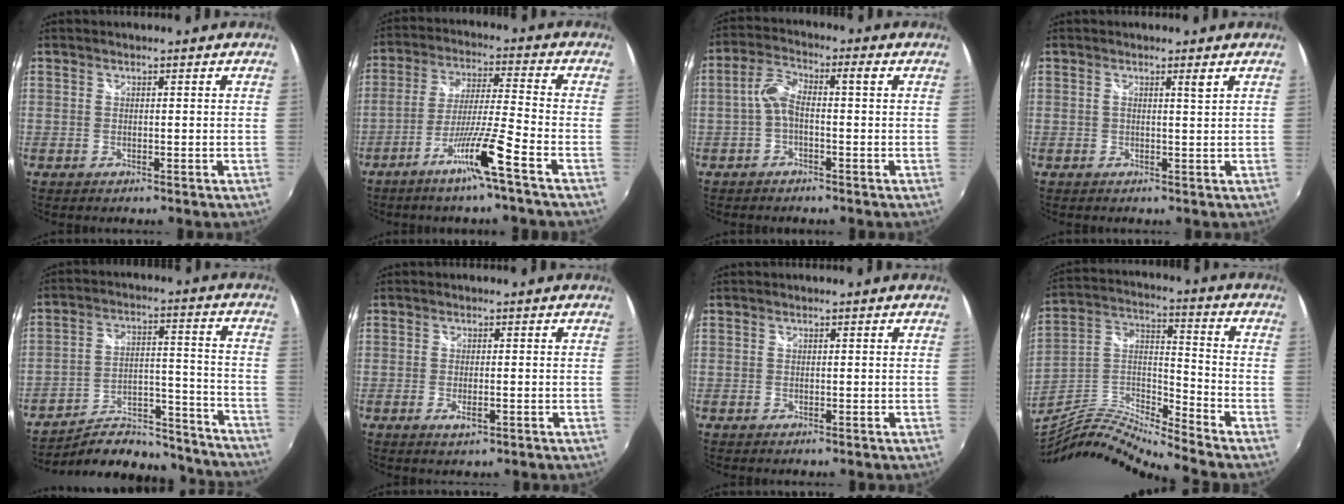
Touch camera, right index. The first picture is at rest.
{"total": 10.5, "force": [-6.1, -1.4, 8.4], "torque": [-0.169, -0.005, -0.115]}
{"total": 5.1, "force": [-1.0, 1.7, 4.7], "torque": [-0.095, 0.015, -0.021]}
{"total": 1.2, "force": [0.6, -0.4, 1.0], "torque": [-0.015, -0.002, 0.009]}
{"total": 22.2, "force": [-19.8, 7.3, 6.9], "torque": [-0.116, 0.040, -0.255]}
{"total": 2.5, "force": [-0.9, 0.8, 2.2], "torque": [-0.042, -0.007, -0.014]}
{"total": 0.0}
{"total": 12.9, "force": [-11.5, -0.6, 5.7], "torque": [-0.123, -0.001, -0.233]}